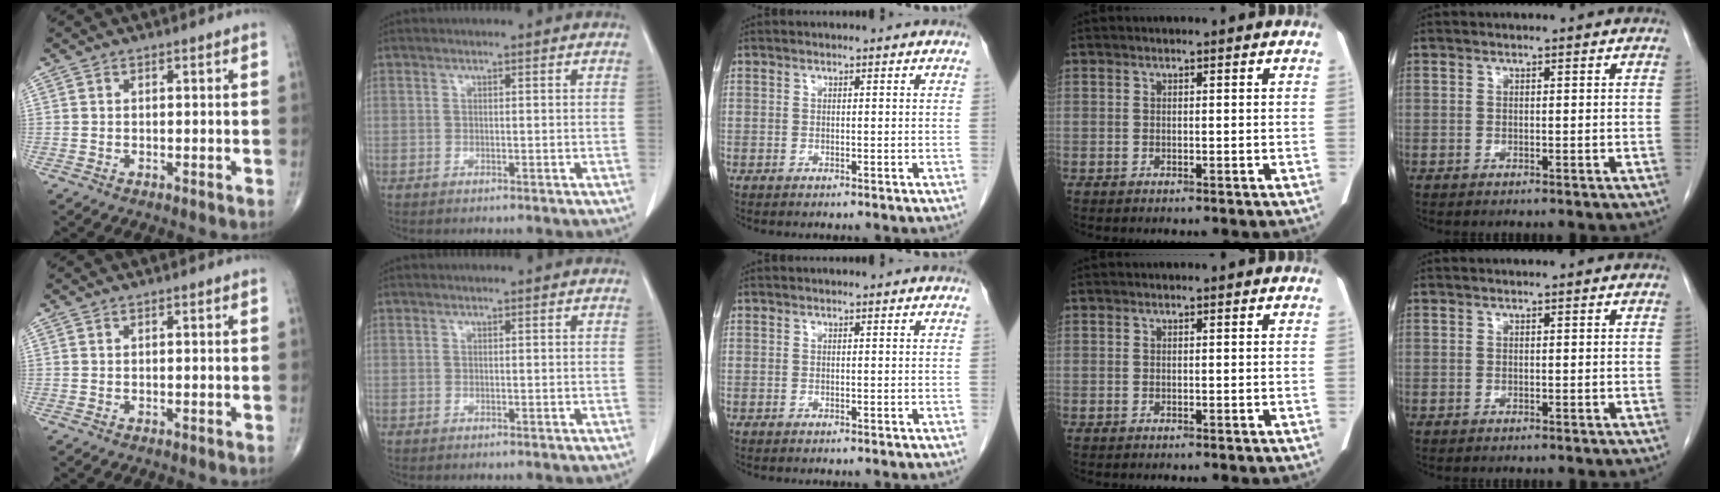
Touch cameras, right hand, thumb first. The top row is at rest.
{}